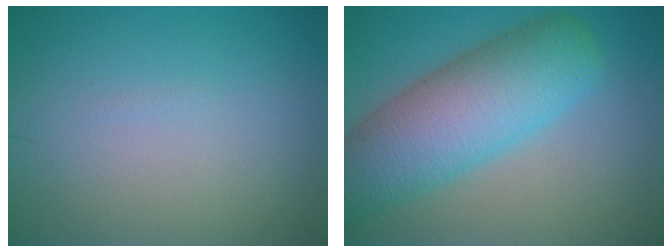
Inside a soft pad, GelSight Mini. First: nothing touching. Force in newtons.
{"total": 9.0, "press": 9.0, "slide": 0.4}